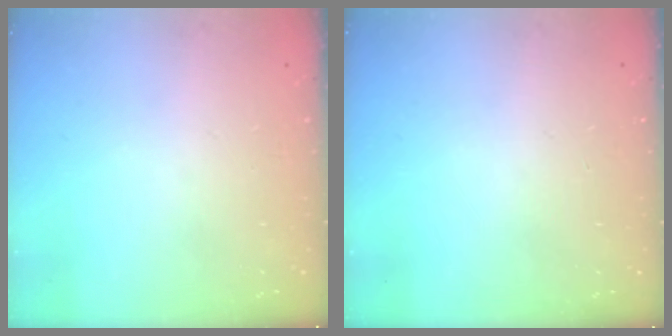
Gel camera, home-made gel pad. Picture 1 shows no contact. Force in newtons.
{"total": 0.0}